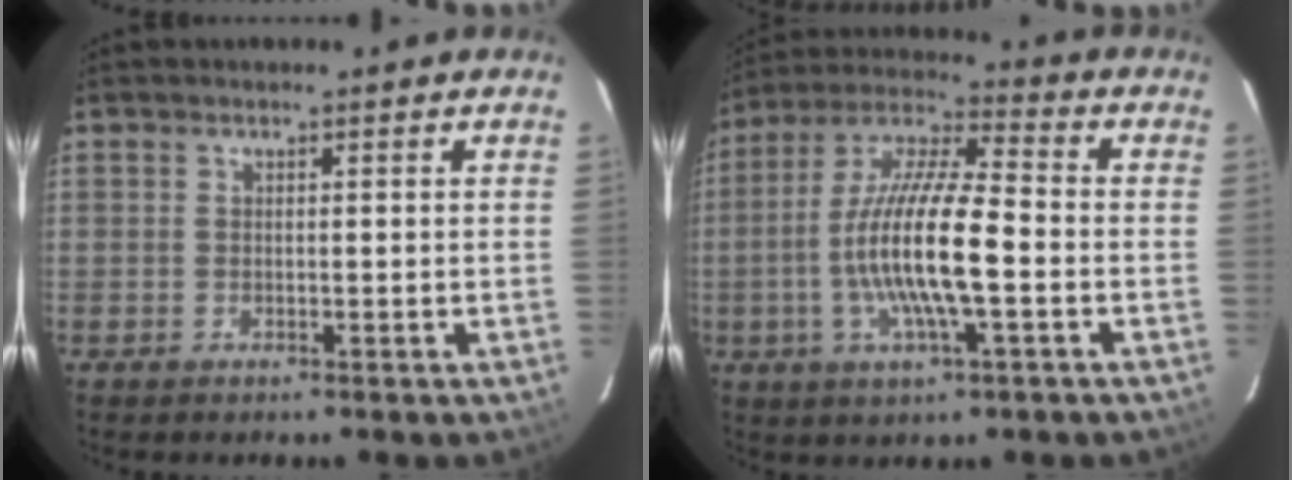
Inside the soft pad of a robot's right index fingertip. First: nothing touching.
{"total": 15.4, "force": [-3.1, 3.1, 14.8], "torque": [-0.290, -0.002, -0.064]}